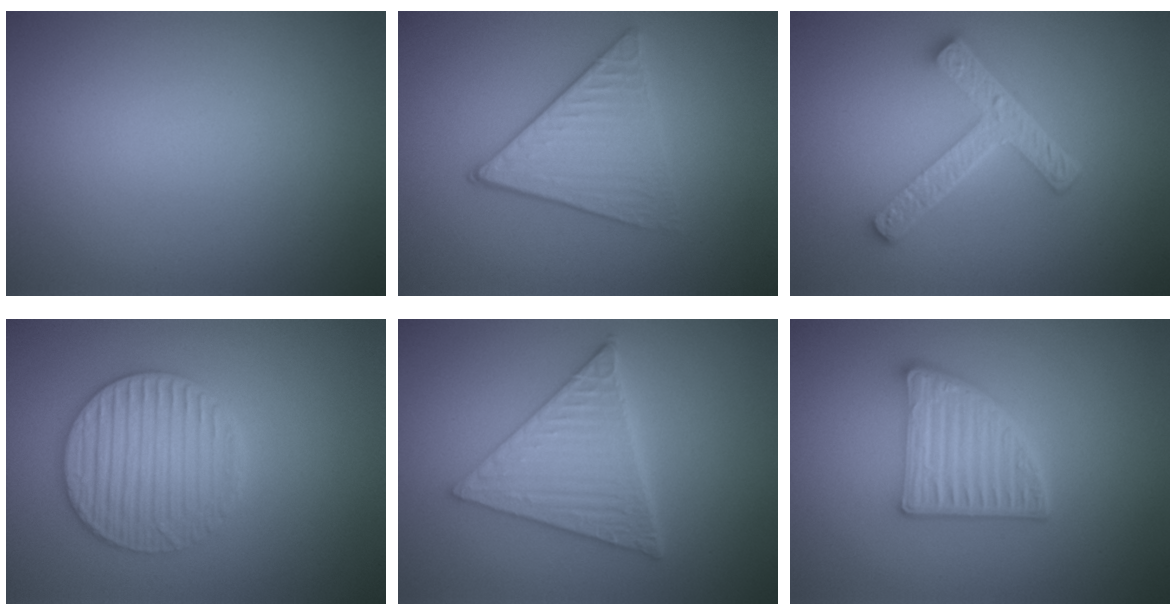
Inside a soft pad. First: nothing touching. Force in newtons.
{"total": 3.8, "press": 3.3, "slide": 2.0}
{"total": 4.6, "press": 3.3, "slide": 3.1}
{"total": 3.6, "press": 3.5, "slide": 0.9}
{"total": 5.9, "press": 4.4, "slide": 4.0}
{"total": 4.8, "press": 3.8, "slide": 2.9}